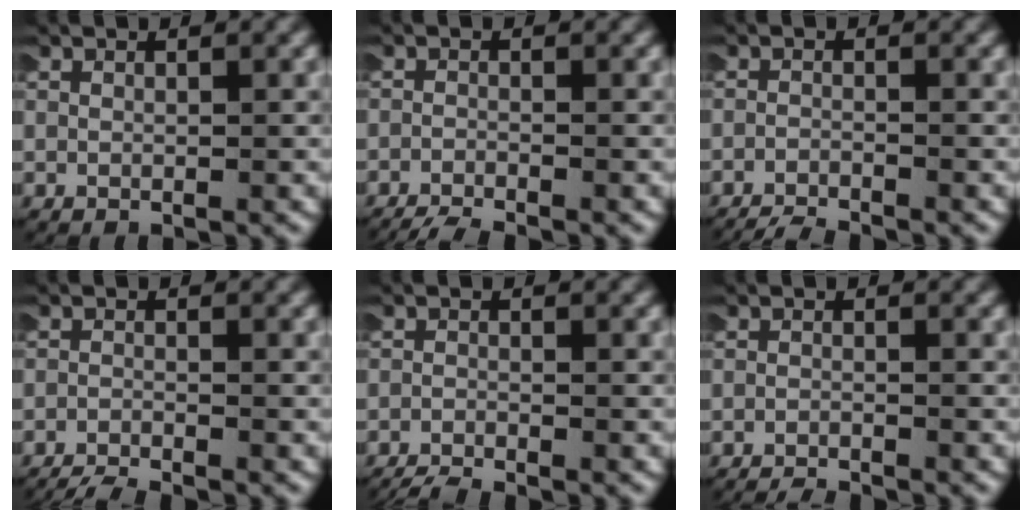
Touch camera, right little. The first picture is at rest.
{"total": 4.8, "force": [-4.6, 1.1, 0.8], "torque": [-0.017, -0.016, -0.069]}
{"total": 4.4, "force": [-4.3, 0.8, 0.4], "torque": [-0.015, -0.017, -0.064]}
{"total": 5.5, "force": [-5.3, 1.2, 0.7], "torque": [-0.016, -0.018, -0.080]}
{"total": 3.2, "force": [-3.1, 0.7, 0.5], "torque": [-0.014, -0.013, -0.047]}
{"total": 3.0, "force": [-3.0, 0.4, 0.1], "torque": [-0.008, -0.013, -0.044]}